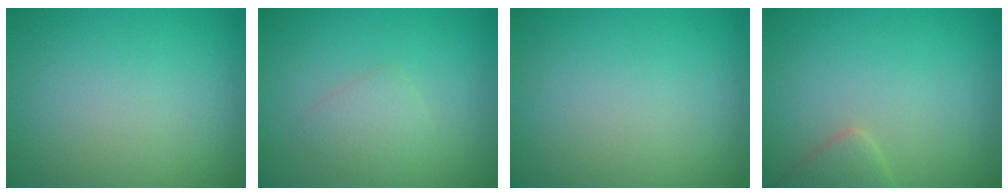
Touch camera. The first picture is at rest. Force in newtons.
{"total": 1.7, "press": 1.7, "slide": 0.1}
{"total": 0.0}
{"total": 1.9, "press": 1.9, "slide": 0.2}